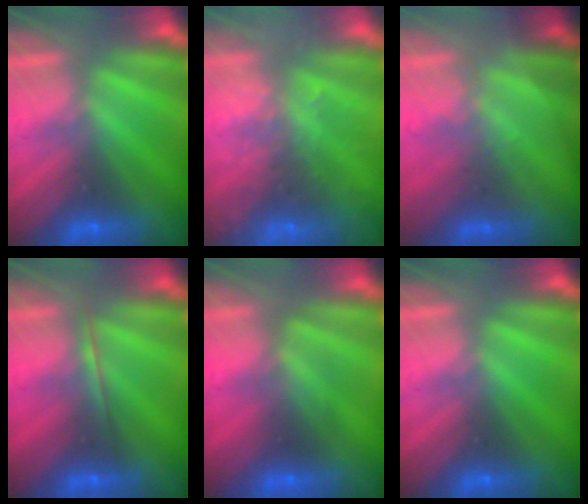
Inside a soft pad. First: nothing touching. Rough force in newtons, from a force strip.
{"total": 6.4}
{"total": 1.4}
{"total": 1.7}
{"total": 2.6}
{"total": 0.0}